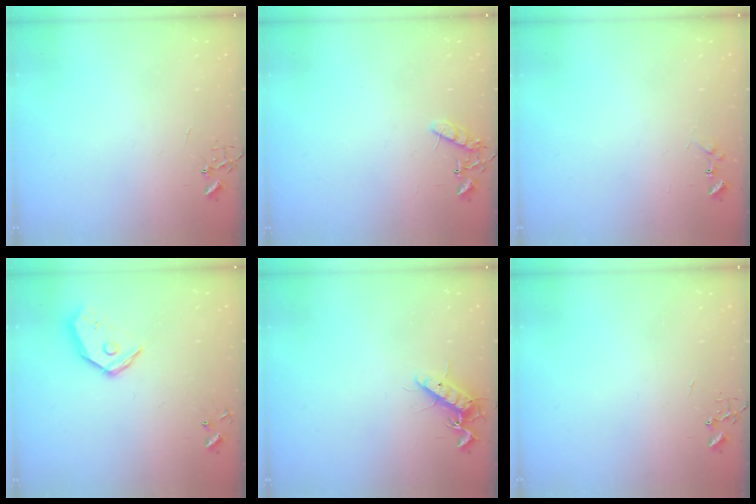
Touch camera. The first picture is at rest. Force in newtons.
{"total": 8.1, "press": 8.1, "slide": 0.3}
{"total": 7.1, "press": 7.0, "slide": 0.5}
{"total": 12.3, "press": 12.1, "slide": 1.9}
{"total": 11.0, "press": 10.9, "slide": 1.9}
{"total": 0.0}